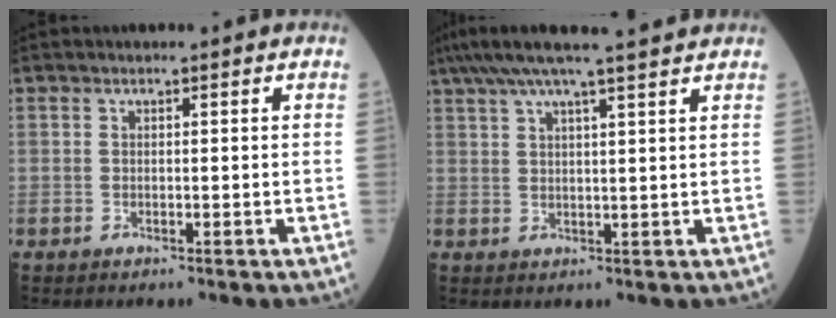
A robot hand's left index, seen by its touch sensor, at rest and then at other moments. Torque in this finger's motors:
{"motor_torque": [0.84, -0.76, 0.10, 0.12]}